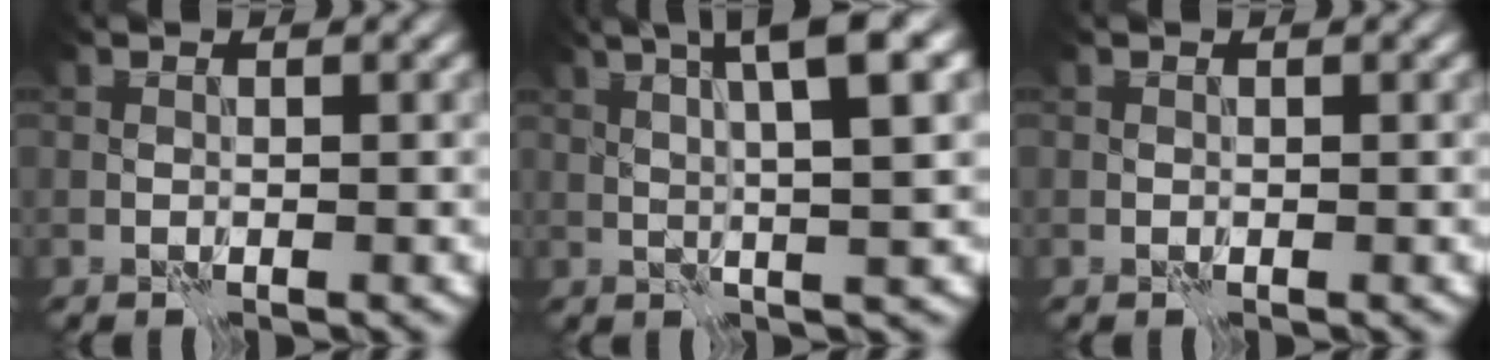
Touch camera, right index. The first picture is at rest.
{"total": 7.4, "force": [3.0, 1.2, 6.6], "torque": [-0.087, 0.021, 0.049]}
{"total": 0.0}